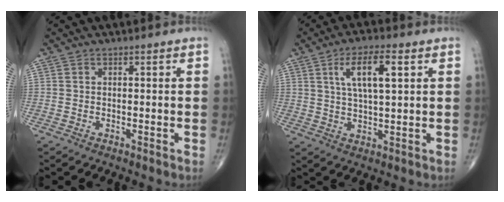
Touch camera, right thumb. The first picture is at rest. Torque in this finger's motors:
{"motor_torque": [-0.04, 0.44, 0.58, 0.31, 0.08]}